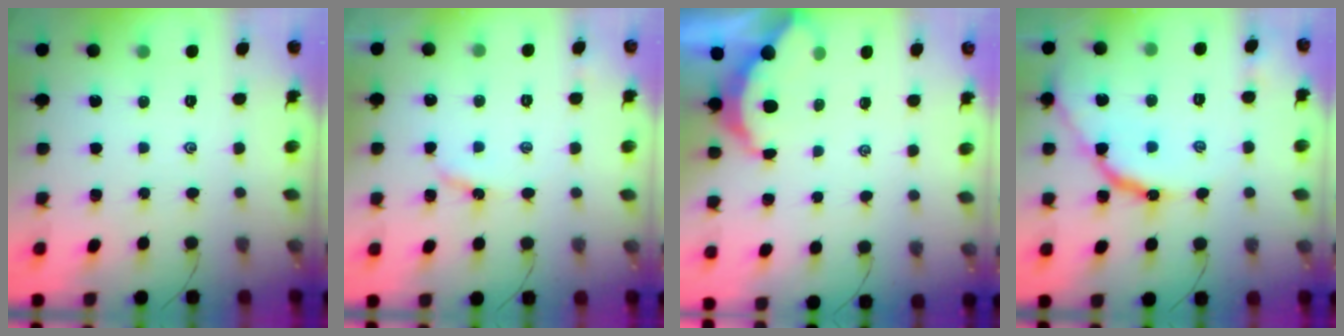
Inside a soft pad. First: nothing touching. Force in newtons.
{"total": 4.0, "press": 4.0, "slide": 0.2}
{"total": 3.1, "press": 3.1, "slide": 0.4}
{"total": 11.2, "press": 11.2, "slide": 0.6}